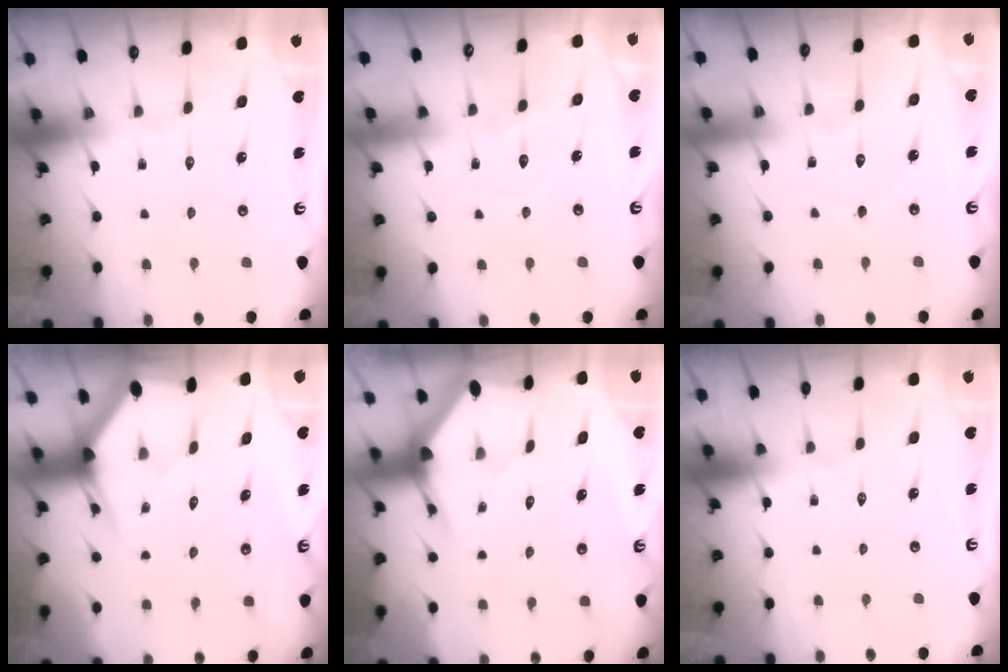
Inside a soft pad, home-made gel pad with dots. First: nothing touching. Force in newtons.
{"total": 4.6, "press": 4.5, "slide": 0.5}
{"total": 2.7, "press": 2.6, "slide": 0.3}
{"total": 3.1, "press": 3.1, "slide": 0.1}
{"total": 2.9, "press": 2.9, "slide": 0.2}
{"total": 0.0}